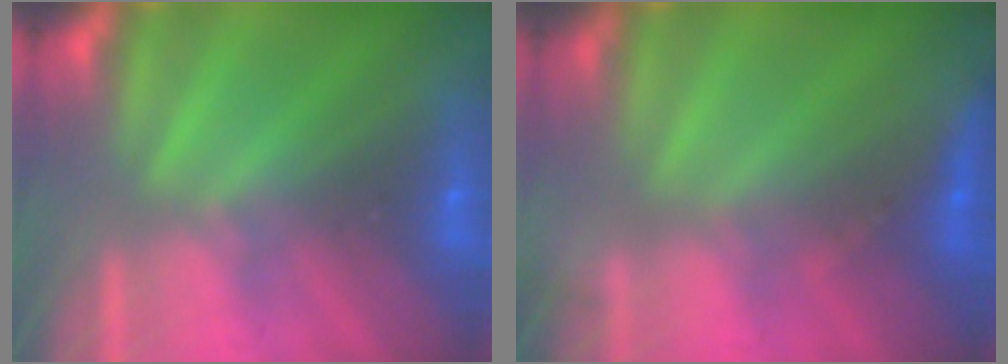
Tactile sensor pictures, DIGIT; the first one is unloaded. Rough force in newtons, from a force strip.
{"total": 2.7}